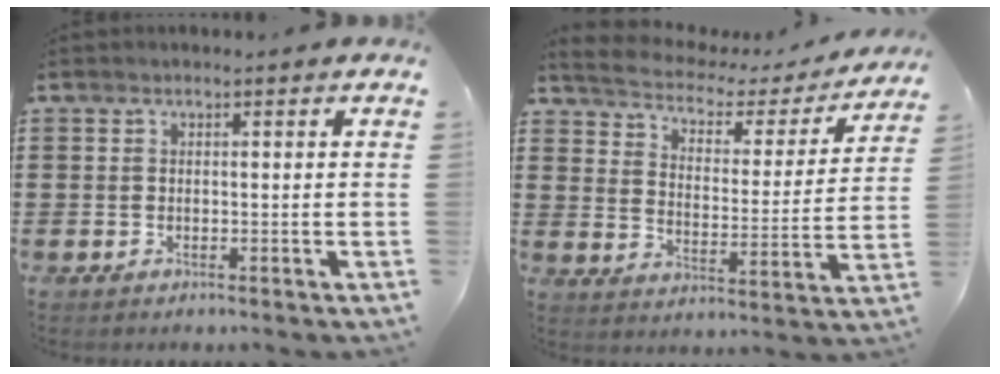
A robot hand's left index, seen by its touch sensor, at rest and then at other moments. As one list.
[{"total": 3.2, "force": [2.8, 1.3, 0.8], "torque": [-0.036, -0.019, 0.039]}]